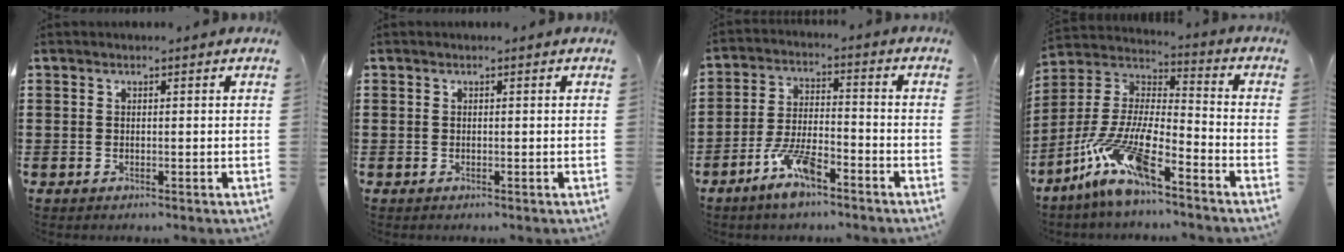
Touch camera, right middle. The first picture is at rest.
{"total": 0.0}
{"total": 7.7, "force": [-5.2, 2.2, 5.2], "torque": [-0.116, 0.000, -0.099]}
{"total": 12.1, "force": [-8.9, 2.1, 7.9], "torque": [-0.190, -0.005, -0.186]}